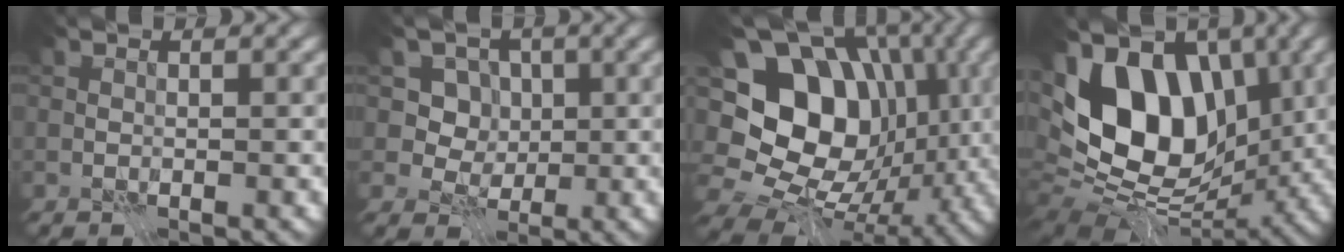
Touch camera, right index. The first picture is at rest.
{"total": 4.9, "force": [1.6, 4.2, 2.1], "torque": [-0.031, -0.010, 0.022]}
{"total": 14.9, "force": [0.6, 11.6, 9.3], "torque": [-0.150, 0.019, 0.006]}
{"total": 13.3, "force": [1.4, 8.2, 10.3], "torque": [-0.171, 0.000, 0.010]}